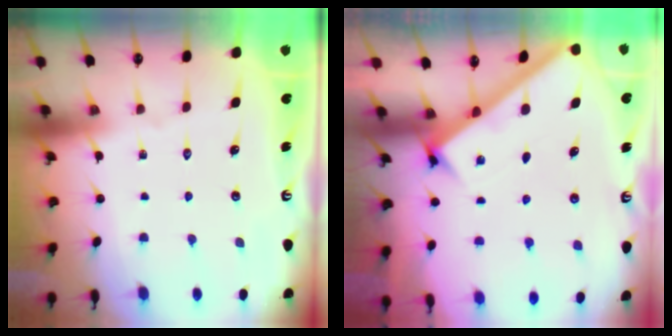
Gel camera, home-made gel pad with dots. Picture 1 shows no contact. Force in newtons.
{"total": 2.8, "press": 2.7, "slide": 0.3}